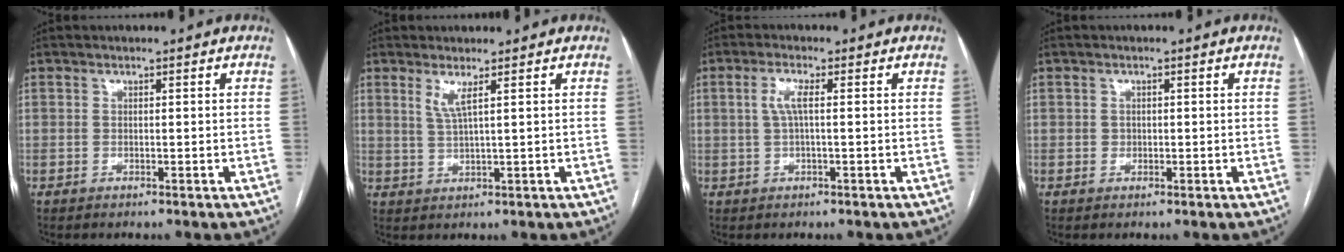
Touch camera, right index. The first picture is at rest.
{"total": 2.7, "force": [1.4, -0.3, 2.3], "torque": [-0.053, -0.006, 0.031]}
{"total": 3.0, "force": [0.4, 0.5, 2.9], "torque": [-0.063, 0.007, 0.010]}
{"total": 0.8, "force": [-0.1, 0.8, 0.2], "torque": [0.001, 0.003, -0.001]}